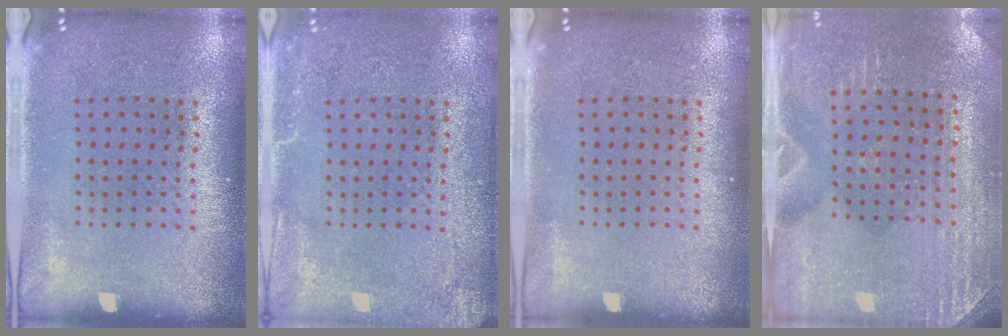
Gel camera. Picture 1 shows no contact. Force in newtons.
{"total": 2.8, "press": 2.8, "slide": 0.3}
{"total": 0.0}
{"total": 2.9, "press": 2.9, "slide": 0.4}